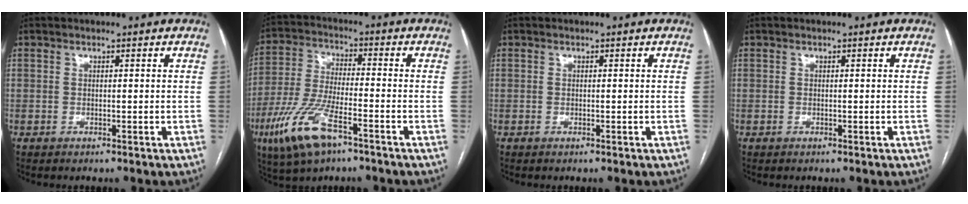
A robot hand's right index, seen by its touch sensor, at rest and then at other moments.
{"total": 12.3, "force": [-6.6, 3.6, 9.7], "torque": [-0.213, -0.015, -0.121]}
{"total": 0.0}
{"total": 0.0}